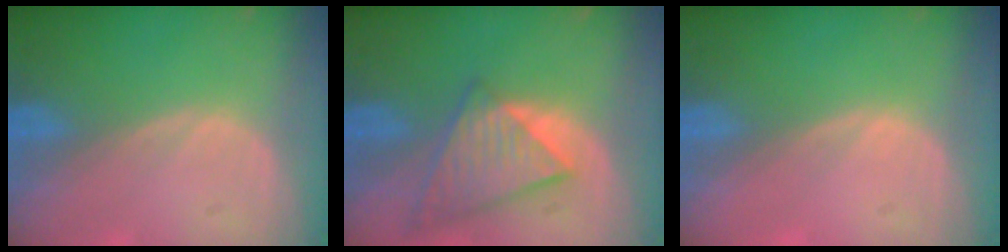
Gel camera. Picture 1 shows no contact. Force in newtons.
{"total": 8.8, "press": 7.6, "slide": 4.3}
{"total": 0.0}